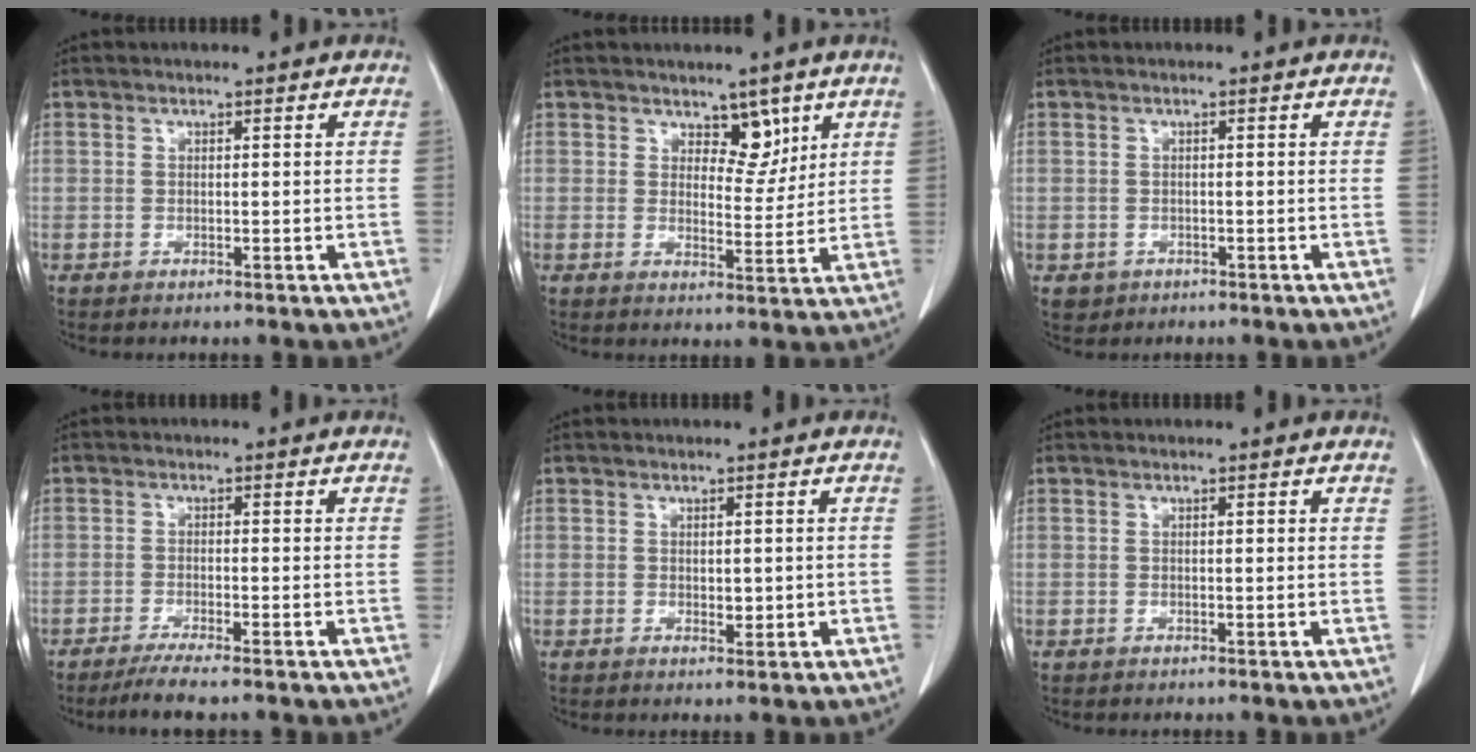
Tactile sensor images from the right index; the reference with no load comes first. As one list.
[{"total": 4.6, "force": [2.9, 2.4, 2.5], "torque": [-0.024, -0.008, 0.045]}, {"total": 1.6, "force": [-0.7, 1.4, 0.2], "torque": [-0.004, 0.003, -0.003]}, {"total": 4.2, "force": [-3.3, -0.6, 2.6], "torque": [-0.046, -0.010, -0.061]}, {"total": 1.6, "force": [0.0, 1.0, 1.3], "torque": [-0.017, -0.001, 0.005]}, {"total": 0.5, "force": [0.2, 0.0, 0.5], "torque": [-0.010, 0.000, 0.002]}]